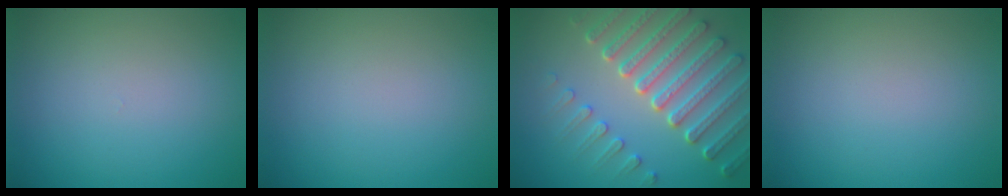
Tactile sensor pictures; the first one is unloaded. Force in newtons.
{"total": 0.0}
{"total": 7.2, "press": 5.6, "slide": 4.6}
{"total": 0.0}